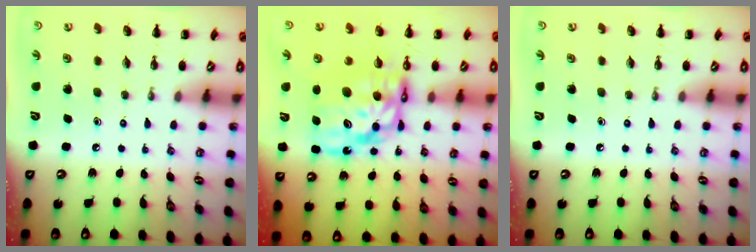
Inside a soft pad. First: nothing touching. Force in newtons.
{"total": 14.0, "press": 13.5, "slide": 3.8}
{"total": 0.0}